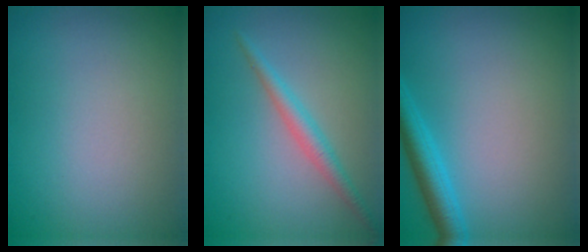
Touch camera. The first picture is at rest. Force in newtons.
{"total": 2.0, "press": 2.0, "slide": 0.1}
{"total": 3.1, "press": 3.1, "slide": 0.2}